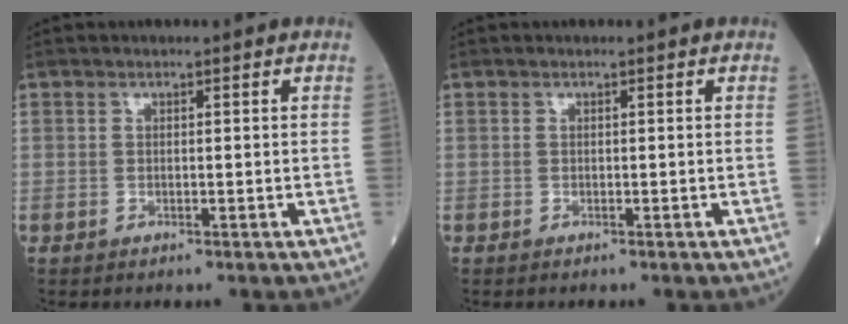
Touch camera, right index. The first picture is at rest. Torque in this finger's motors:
{"motor_torque": [-0.17, 0.09, -0.09, 0.01]}